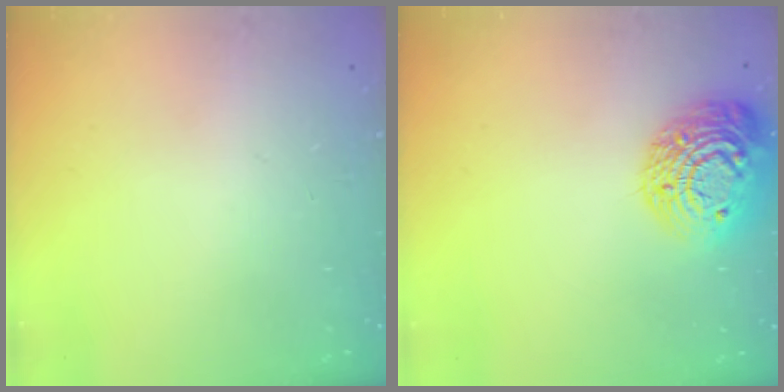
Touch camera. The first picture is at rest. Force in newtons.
{"total": 19.0, "press": 18.9, "slide": 1.2}